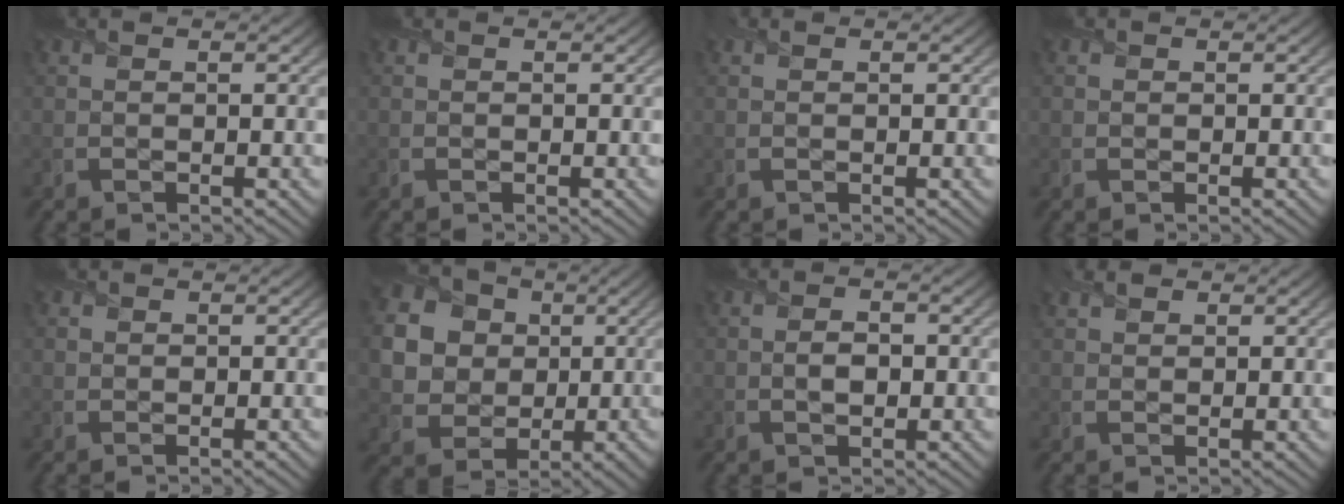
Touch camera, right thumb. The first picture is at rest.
{"total": 0.0}
{"total": 0.6, "force": [0.3, 0.4, 0.3], "torque": [-0.005, 0.001, 0.006]}
{"total": 0.5, "force": [0.1, 0.5, 0.1], "torque": [0.001, -0.003, 0.000]}
{"total": 1.1, "force": [0.1, 1.0, 0.6], "torque": [-0.006, -0.003, 0.003]}
{"total": 14.5, "force": [3.4, 12.7, 6.0], "torque": [-0.215, 0.015, 0.071]}
{"total": 2.3, "force": [-0.2, 1.4, 1.8], "torque": [-0.028, 0.002, -0.007]}
{"total": 1.9, "force": [1.4, 1.2, 0.7], "torque": [-0.017, 0.008, 0.028]}